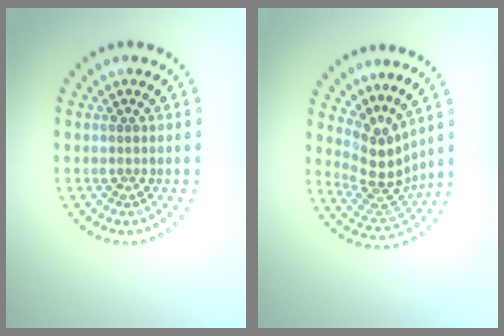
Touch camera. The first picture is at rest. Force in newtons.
{"total": 3.7, "press": 2.7, "slide": 2.6}